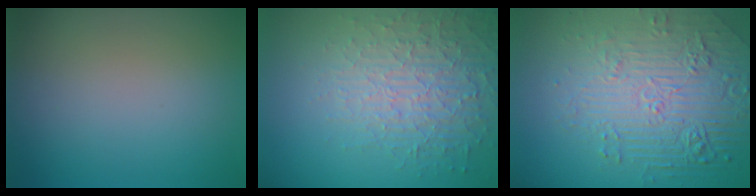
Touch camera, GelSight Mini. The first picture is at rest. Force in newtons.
{"total": 4.8, "press": 4.5, "slide": 1.7}
{"total": 8.1, "press": 5.8, "slide": 5.7}